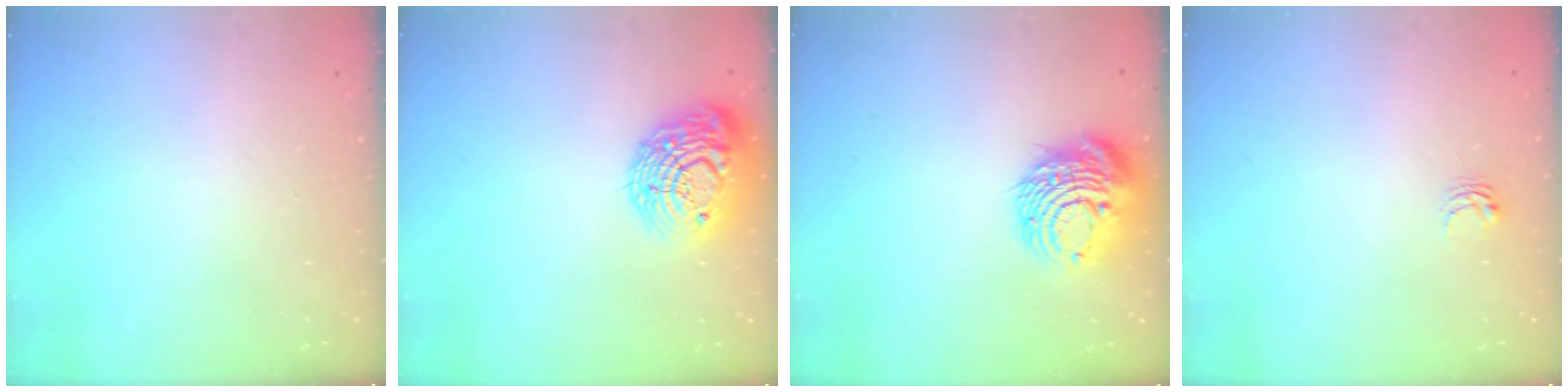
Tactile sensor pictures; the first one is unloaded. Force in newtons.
{"total": 17.9, "press": 17.9, "slide": 1.1}
{"total": 13.0, "press": 12.9, "slide": 1.5}
{"total": 3.3, "press": 3.3, "slide": 0.2}